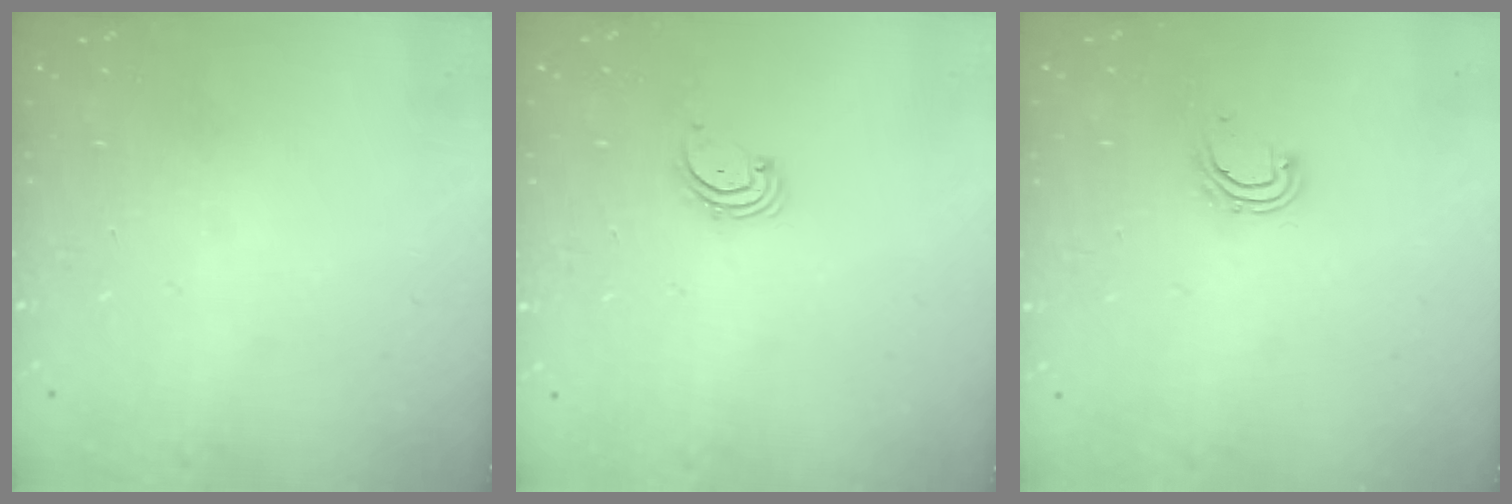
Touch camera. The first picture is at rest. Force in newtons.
{"total": 1.7, "press": 1.6, "slide": 0.2}
{"total": 4.7, "press": 4.6, "slide": 0.3}